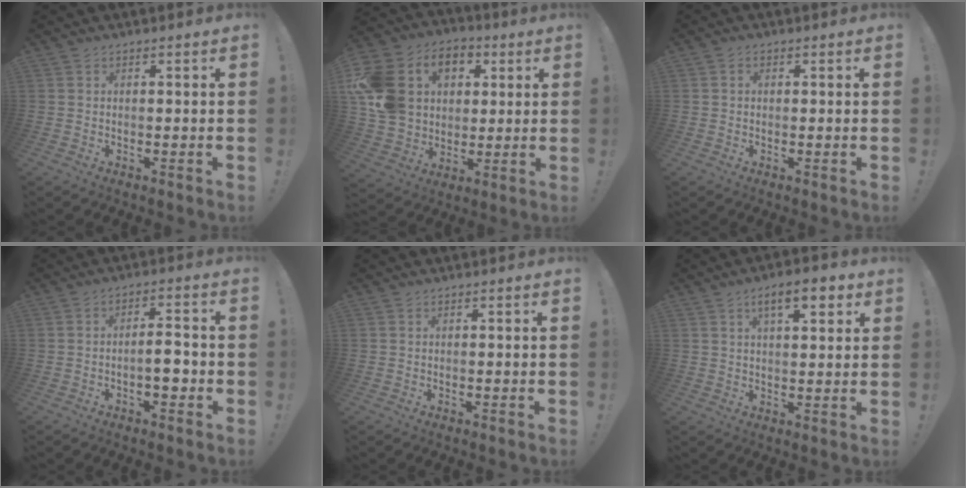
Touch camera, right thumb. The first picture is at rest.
{"total": 19.8, "force": [4.5, 15.8, 11.0], "torque": [-0.200, -0.010, 0.095]}
{"total": 1.0, "force": [0.0, 0.8, 0.5], "torque": [-0.010, 0.004, -0.001]}
{"total": 6.4, "force": [-2.0, 2.3, 5.6], "torque": [-0.075, 0.007, -0.036]}
{"total": 0.0}
{"total": 8.6, "force": [4.1, 3.0, 7.0], "torque": [-0.093, -0.012, 0.063]}